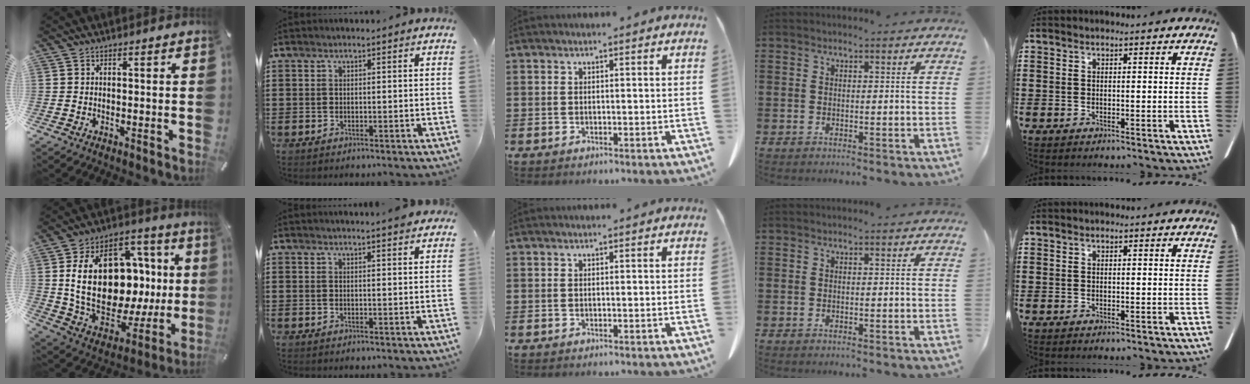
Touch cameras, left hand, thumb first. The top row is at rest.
{"thumb": {"total": 25.6, "force": [3.1, 17.8, 18.1], "torque": [-0.319, -0.021, 0.071]}, "index": {"total": 1.9, "force": [1.8, -0.1, 0.6], "torque": [-0.008, -0.003, 0.033]}}